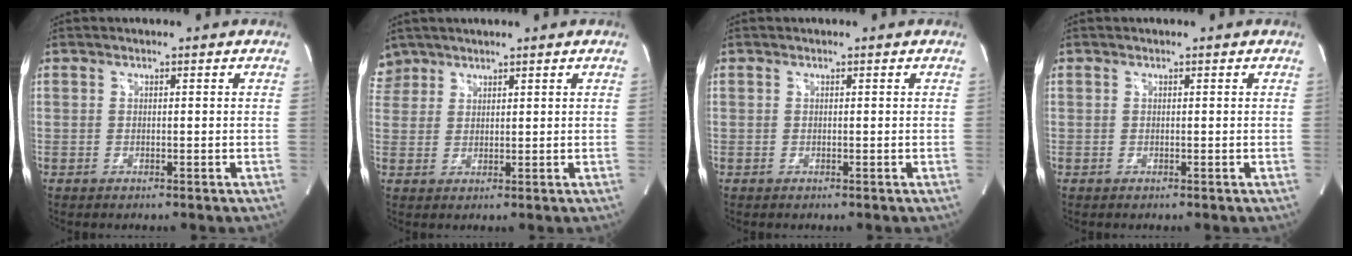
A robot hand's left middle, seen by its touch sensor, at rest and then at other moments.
{"total": 3.6, "force": [2.9, 2.0, -0.4], "torque": [0.014, 0.010, 0.059]}
{"total": 0.0}
{"total": 0.0}